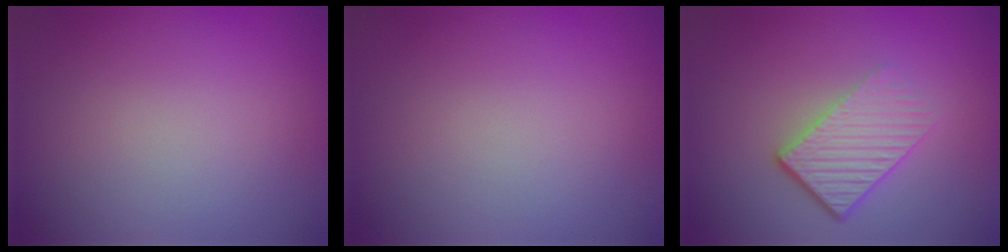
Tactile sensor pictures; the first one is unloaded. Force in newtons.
{"total": 0.0}
{"total": 4.6, "press": 2.9, "slide": 3.6}